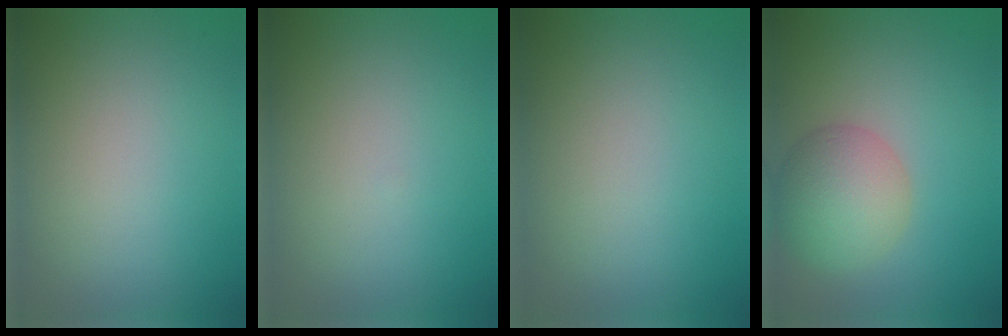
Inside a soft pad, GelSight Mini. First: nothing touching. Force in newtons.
{"total": 0.0}
{"total": 0.0}
{"total": 5.3, "press": 5.3, "slide": 0.3}